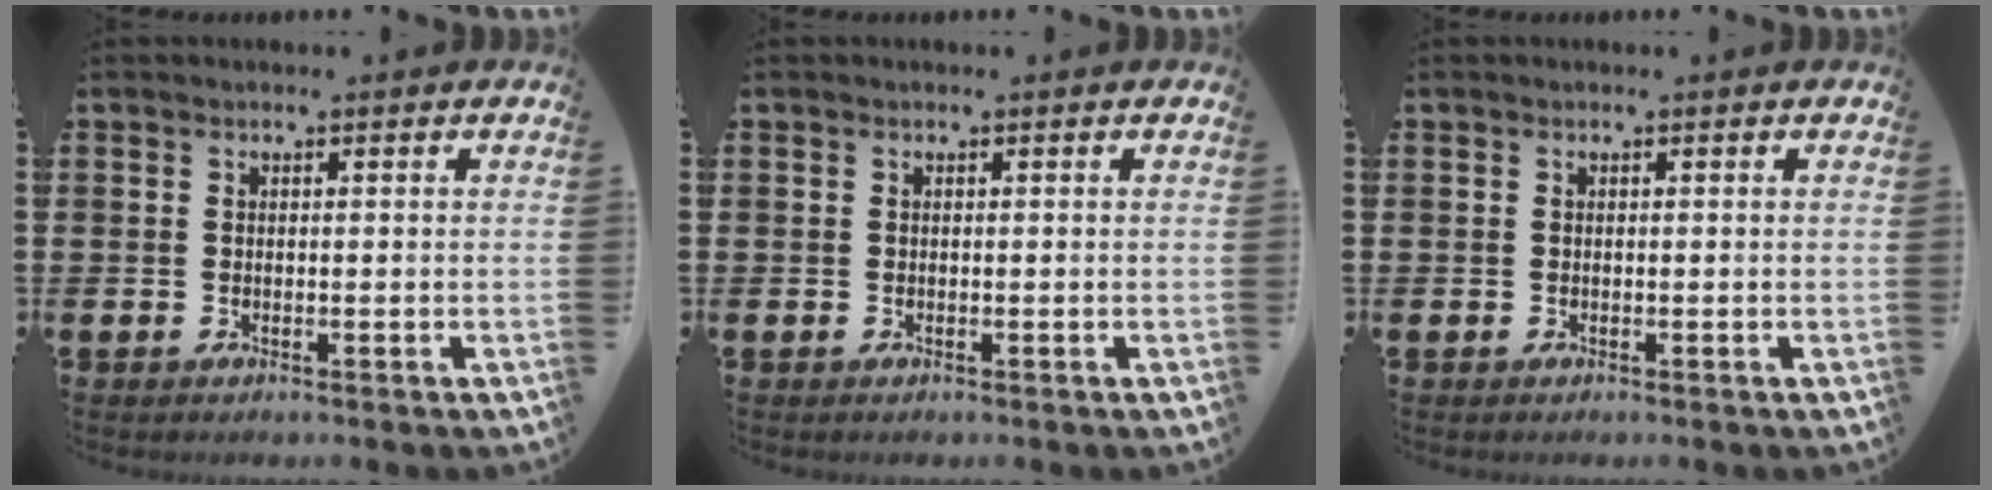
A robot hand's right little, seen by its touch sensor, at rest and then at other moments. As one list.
[{"total": 0.0}, {"total": 0.0}]